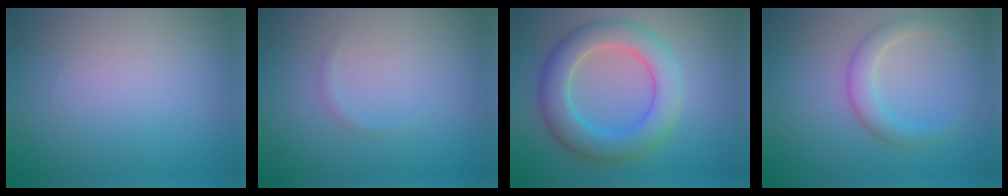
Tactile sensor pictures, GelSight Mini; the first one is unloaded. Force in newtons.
{"total": 0.6, "press": 0.6, "slide": 0.1}
{"total": 6.3, "press": 6.3, "slide": 0.0}
{"total": 2.6, "press": 2.6, "slide": 0.1}